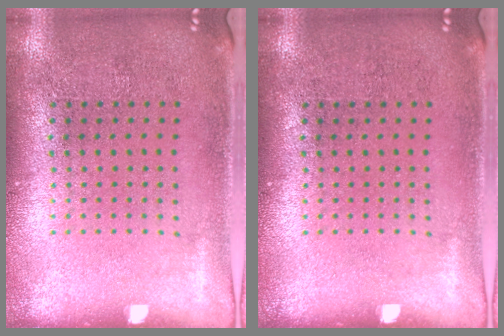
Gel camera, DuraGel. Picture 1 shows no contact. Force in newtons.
{"total": 0.0}